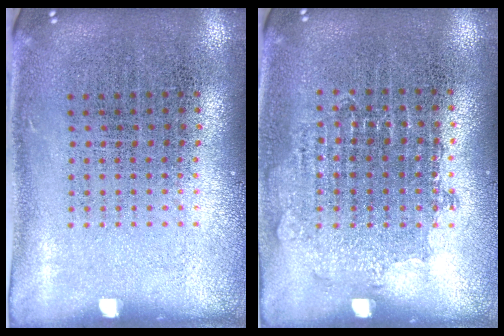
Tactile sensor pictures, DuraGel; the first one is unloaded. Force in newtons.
{"total": 0.7, "press": 0.7, "slide": 0.2}